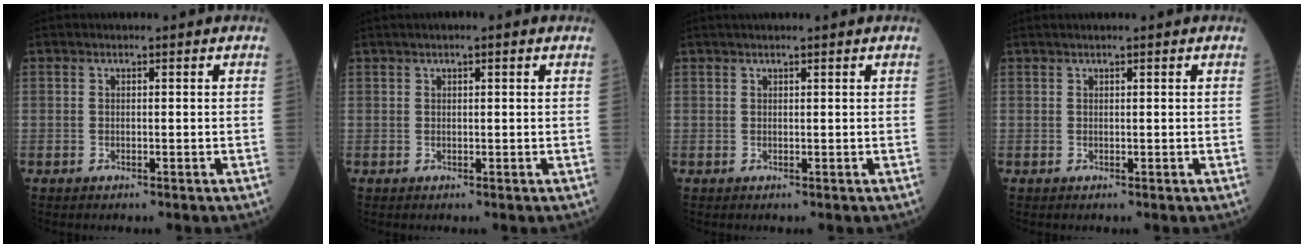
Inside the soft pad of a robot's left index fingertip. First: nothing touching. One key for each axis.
{"total": 2.1, "fx": 1.3, "fy": 0.3, "fz": 1.7, "tx": -0.033, "ty": 0.015, "tz": 0.018}
{"total": 3.4, "fx": 2.8, "fy": 0.1, "fz": 1.8, "tx": -0.019, "ty": 0.032, "tz": 0.043}
{"total": 1.5, "fx": 1.2, "fy": 0.0, "fz": 0.8, "tx": -0.012, "ty": 0.020, "tz": 0.023}